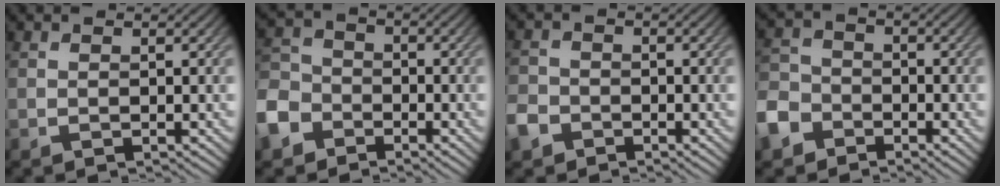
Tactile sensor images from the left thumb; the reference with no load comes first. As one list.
[{"total": 7.9, "force": [-4.5, 5.6, 3.2], "torque": [-0.100, -0.011, -0.110]}, {"total": 3.8, "force": [-2.4, 2.7, 1.2], "torque": [-0.036, -0.003, -0.057]}, {"total": 6.8, "force": [-4.1, 4.8, 2.6], "torque": [-0.076, -0.009, -0.102]}]